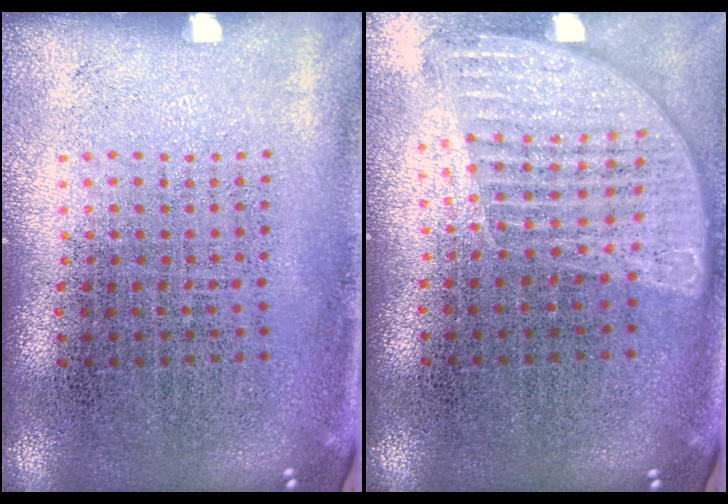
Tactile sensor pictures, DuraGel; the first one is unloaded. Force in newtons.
{"total": 1.0, "press": 1.0, "slide": 0.1}